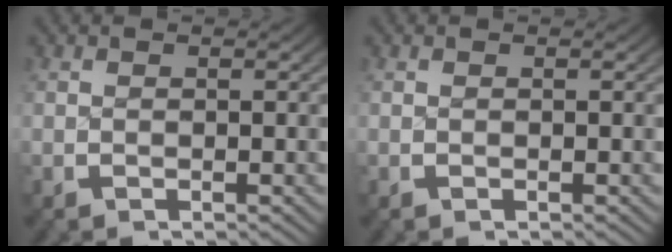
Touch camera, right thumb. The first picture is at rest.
{"total": 0.0}